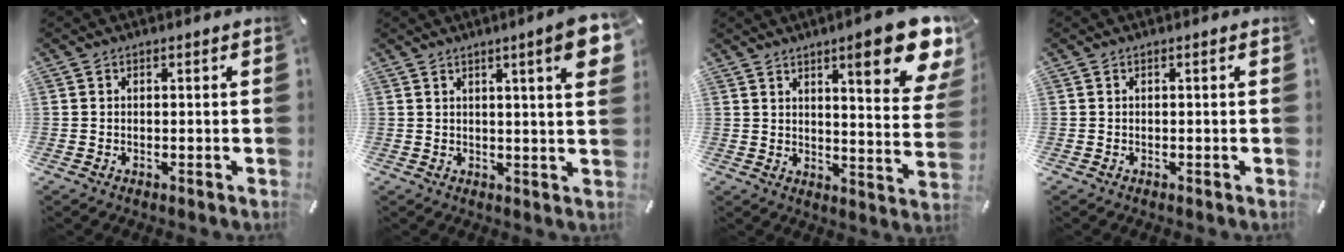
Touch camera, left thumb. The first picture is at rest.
{"total": 10.0, "force": [4.5, 0.9, 8.9], "torque": [-0.130, -0.021, 0.066]}
{"total": 16.9, "force": [9.9, 4.2, 13.1], "torque": [-0.176, -0.063, 0.154]}
{"total": 0.0}